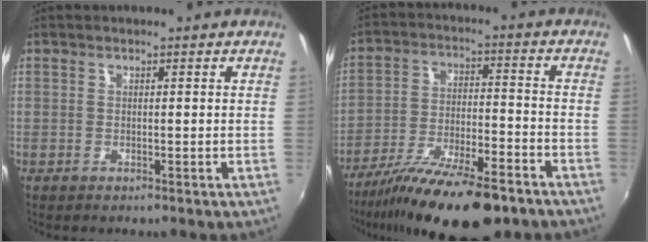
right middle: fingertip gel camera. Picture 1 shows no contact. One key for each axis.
{"total": 18.8, "fx": -14.2, "fy": 4.6, "fz": 11.5, "tx": -0.214, "ty": -0.038, "tz": -0.230}